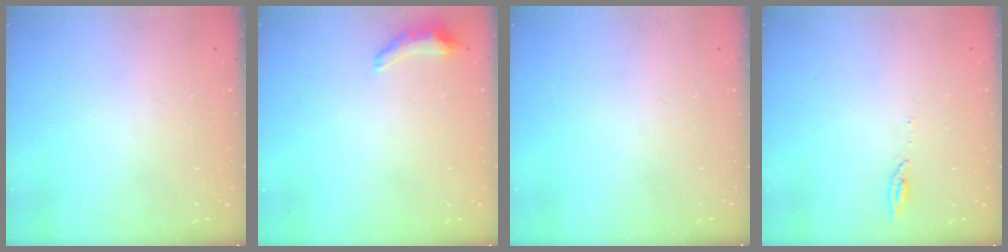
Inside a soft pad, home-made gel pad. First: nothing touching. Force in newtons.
{"total": 6.8, "press": 6.2, "slide": 2.9}
{"total": 0.0}
{"total": 4.1, "press": 4.0, "slide": 0.5}